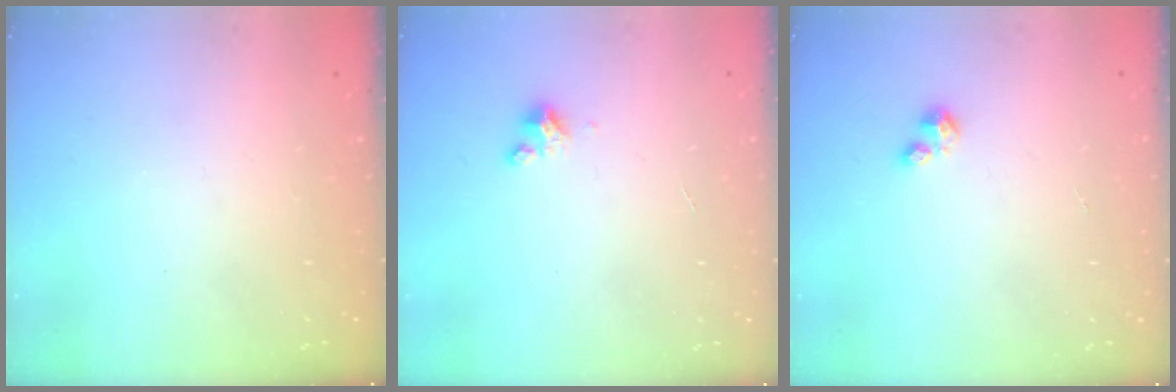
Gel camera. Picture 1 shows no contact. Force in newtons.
{"total": 2.5, "press": 2.5, "slide": 0.3}
{"total": 2.2, "press": 2.2, "slide": 0.4}